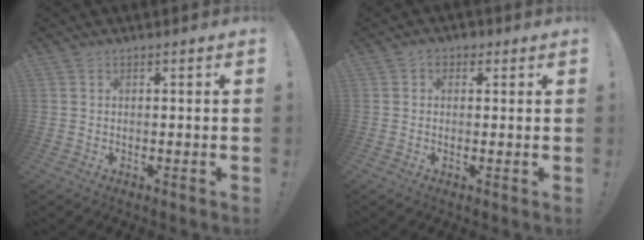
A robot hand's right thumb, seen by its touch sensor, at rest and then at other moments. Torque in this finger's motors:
{"motor_torque": [-0.22, -0.12, 0.24, -0.27, -0.01]}